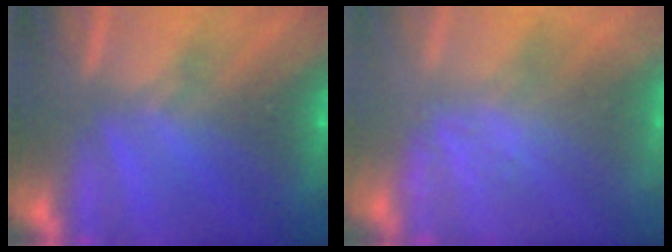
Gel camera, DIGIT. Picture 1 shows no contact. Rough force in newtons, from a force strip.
{"total": 2.4}